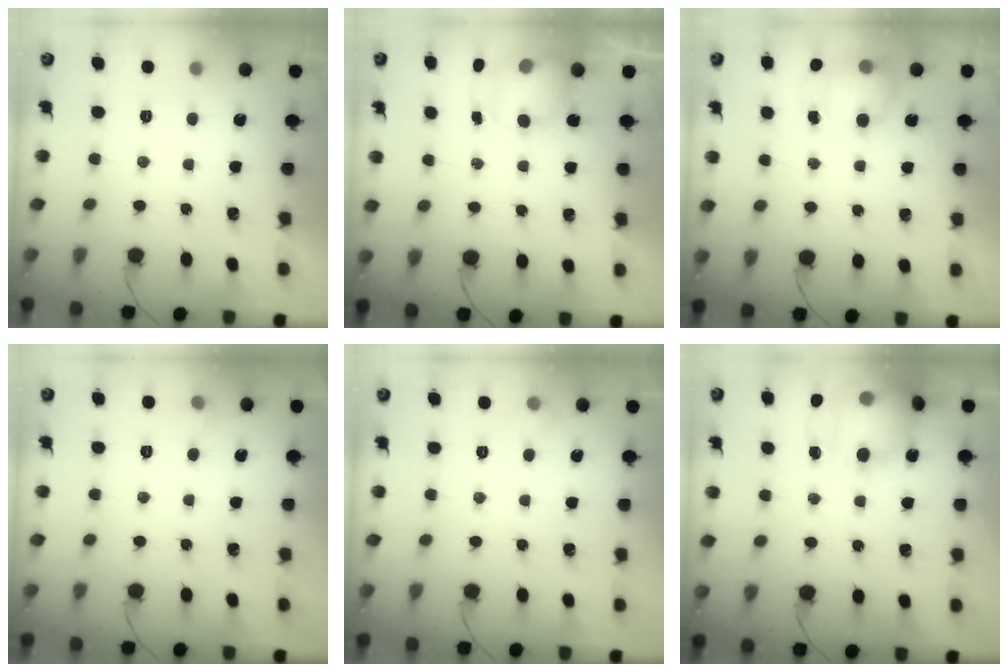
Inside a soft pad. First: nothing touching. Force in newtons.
{"total": 5.8, "press": 5.7, "slide": 0.8}
{"total": 11.0, "press": 8.8, "slide": 6.6}
{"total": 7.7, "press": 3.2, "slide": 7.0}
{"total": 3.8, "press": 3.6, "slide": 1.3}
{"total": 16.4, "press": 16.2, "slide": 2.9}